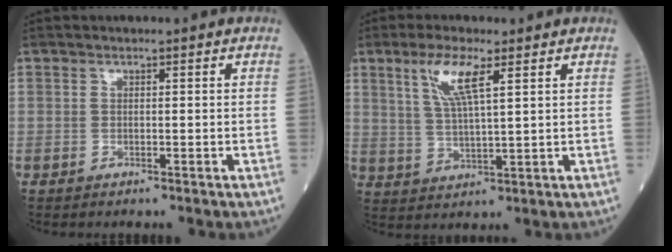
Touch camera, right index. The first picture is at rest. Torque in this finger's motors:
{"motor_torque": [1.02, 0.66, 0.48, 0.14]}